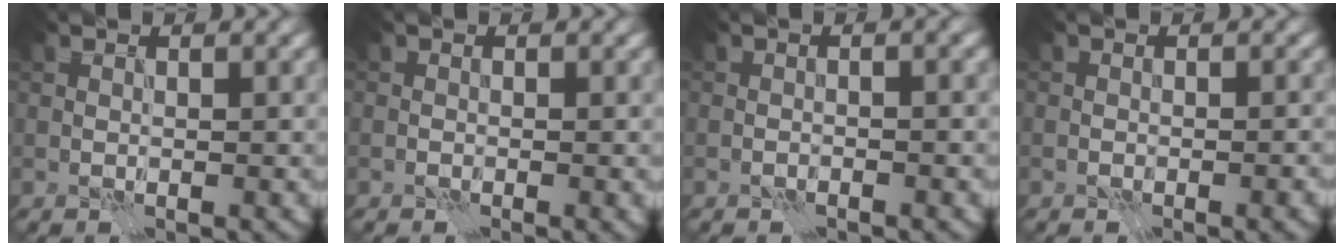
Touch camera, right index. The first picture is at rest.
{"total": 0.0}
{"total": 2.1, "force": [0.1, 0.8, 1.9], "torque": [-0.008, 0.002, -0.014]}
{"total": 1.0, "force": [-0.5, 0.3, 0.8], "torque": [-0.005, 0.002, -0.008]}